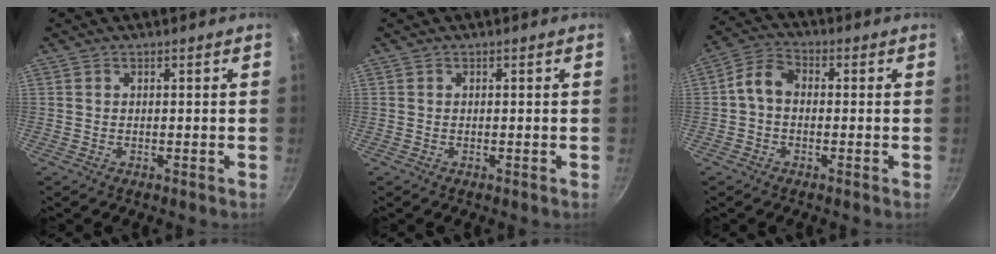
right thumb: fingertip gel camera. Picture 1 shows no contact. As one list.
[{"total": 0.0}, {"total": 5.6, "force": [-0.4, 4.0, 3.9], "torque": [-0.071, 0.024, -0.023]}]